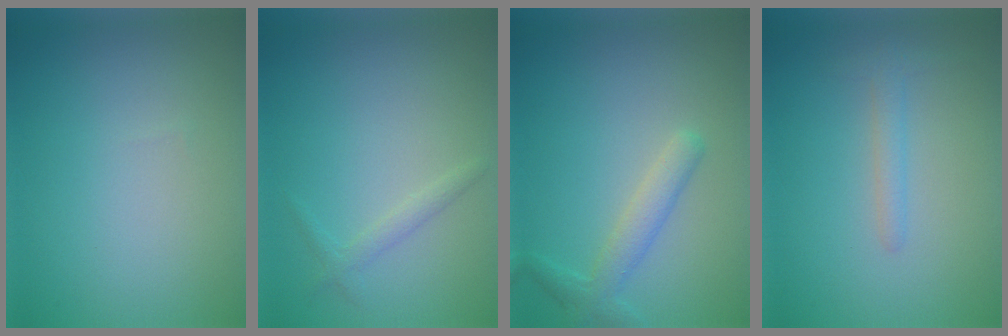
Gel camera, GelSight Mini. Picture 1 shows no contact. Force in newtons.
{"total": 1.1, "press": 1.1, "slide": 0.0}
{"total": 2.6, "press": 2.5, "slide": 0.1}
{"total": 1.5, "press": 1.5, "slide": 0.1}